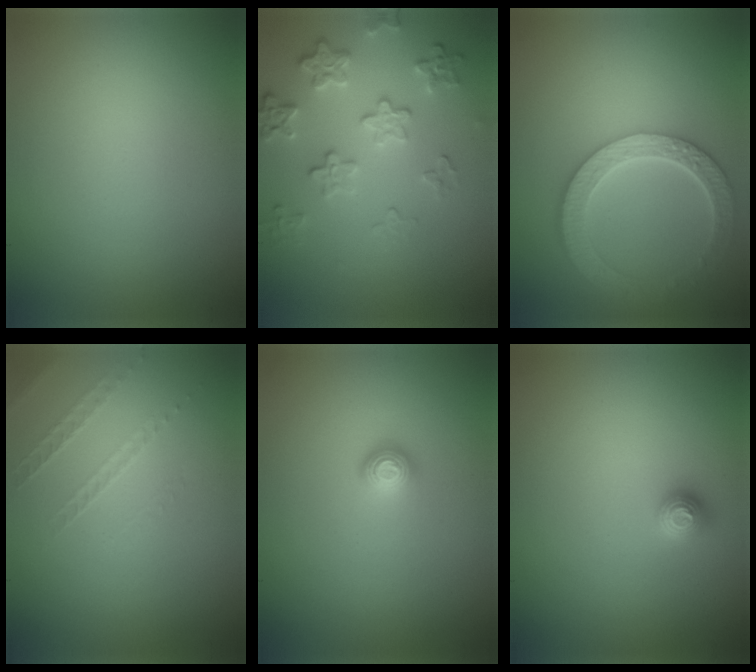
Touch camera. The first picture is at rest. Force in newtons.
{"total": 4.1, "press": 3.3, "slide": 2.5}
{"total": 5.8, "press": 4.5, "slide": 3.7}
{"total": 1.0, "press": 0.4, "slide": 0.9}
{"total": 1.1, "press": 1.0, "slide": 0.4}
{"total": 1.1, "press": 1.1, "slide": 0.4}